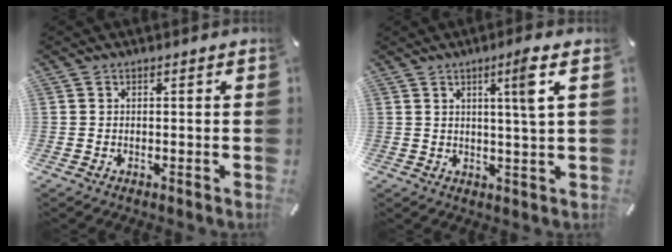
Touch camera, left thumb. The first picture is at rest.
{"total": 6.3, "force": [2.7, -0.3, 5.7], "torque": [-0.101, -0.009, 0.036]}